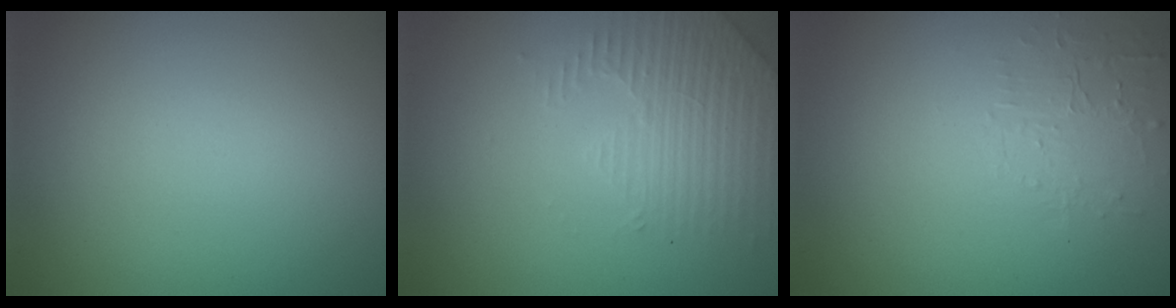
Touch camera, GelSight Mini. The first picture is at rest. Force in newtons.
{"total": 3.5, "press": 3.4, "slide": 0.9}
{"total": 1.5, "press": 0.1, "slide": 1.5}